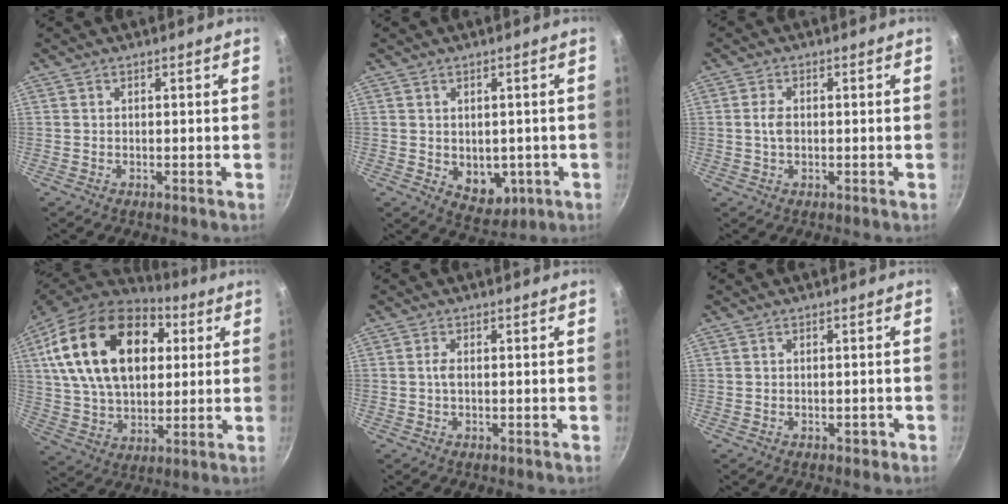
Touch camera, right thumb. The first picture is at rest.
{"total": 7.0, "force": [-1.1, 5.1, 4.7], "torque": [-0.035, -0.009, 0.001]}
{"total": 2.8, "force": [0.0, 1.8, 2.1], "torque": [-0.041, 0.006, 0.000]}
{"total": 26.9, "force": [7.5, 17.1, 19.3], "torque": [-0.322, -0.002, 0.126]}
{"total": 1.3, "force": [0.0, 0.6, 1.2], "torque": [-0.030, 0.003, -0.002]}
{"total": 1.2, "force": [-0.6, 0.8, 0.6], "torque": [0.002, 0.012, -0.004]}